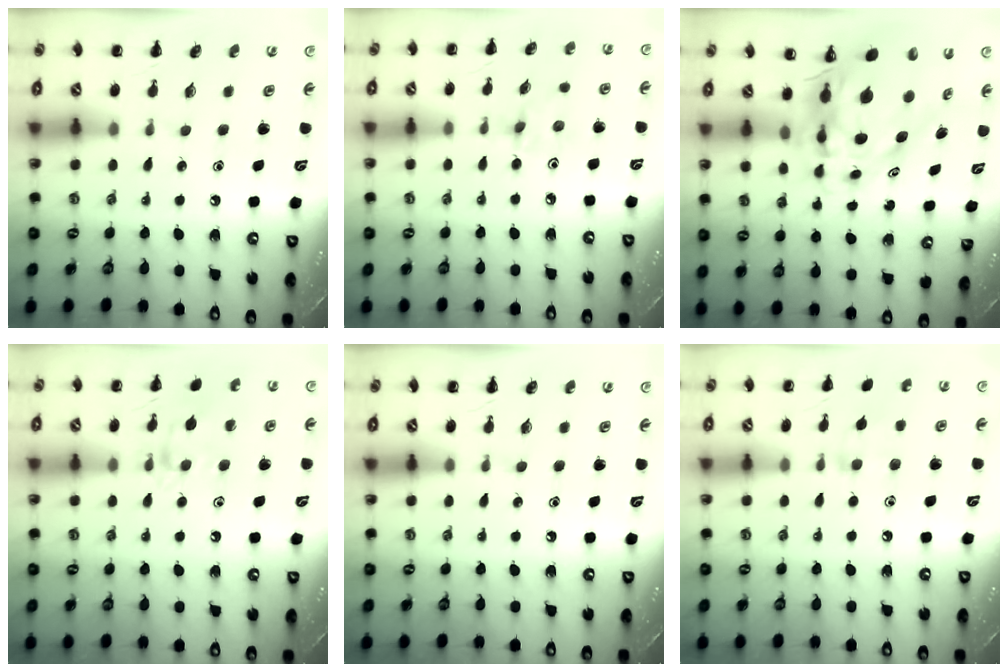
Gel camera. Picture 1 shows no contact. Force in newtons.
{"total": 2.2, "press": 2.2, "slide": 0.5}
{"total": 9.2, "press": 8.8, "slide": 2.7}
{"total": 10.7, "press": 10.6, "slide": 0.7}
{"total": 0.0}
{"total": 7.3, "press": 7.0, "slide": 2.0}